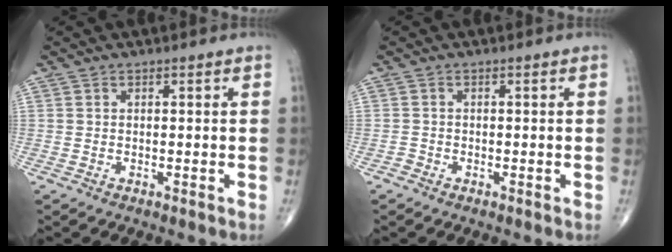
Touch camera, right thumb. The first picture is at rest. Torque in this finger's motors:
{"motor_torque": [0.20, -0.05, -0.15, -0.12, 0.02]}